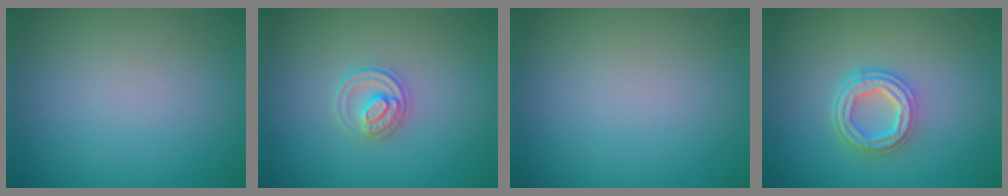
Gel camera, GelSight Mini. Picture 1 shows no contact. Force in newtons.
{"total": 2.5, "press": 2.4, "slide": 0.3}
{"total": 0.0}
{"total": 4.1, "press": 3.0, "slide": 2.8}